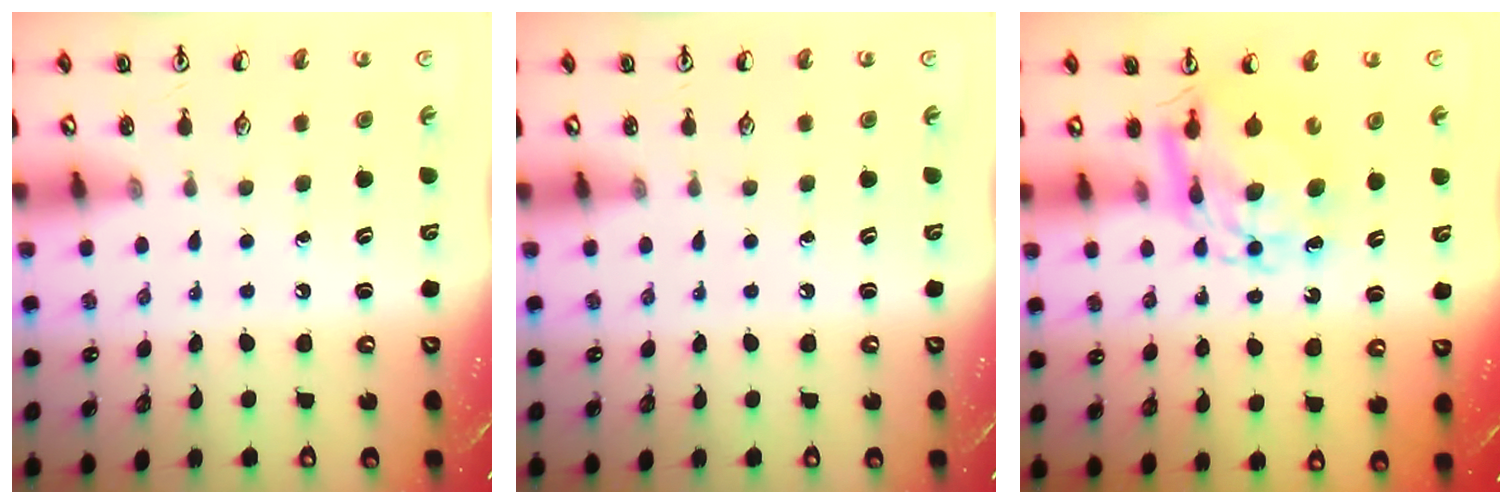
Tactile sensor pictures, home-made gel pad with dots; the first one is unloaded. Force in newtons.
{"total": 0.0}
{"total": 10.0, "press": 9.9, "slide": 1.0}